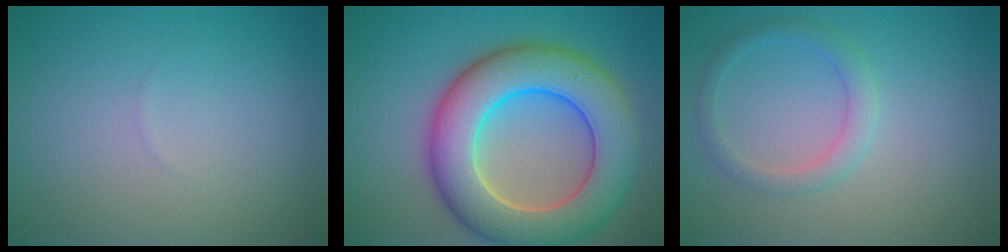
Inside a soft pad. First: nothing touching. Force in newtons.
{"total": 10.8, "press": 10.7, "slide": 0.8}
{"total": 2.0, "press": 2.0, "slide": 0.1}